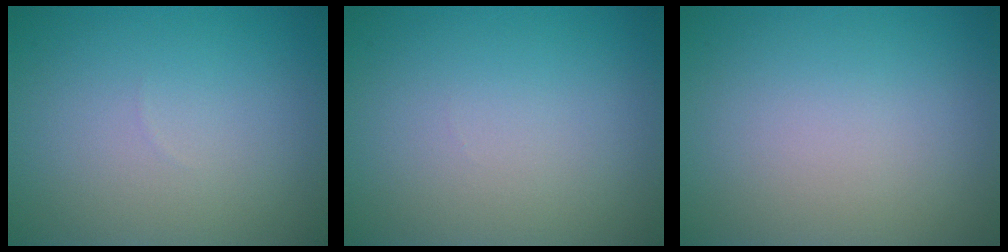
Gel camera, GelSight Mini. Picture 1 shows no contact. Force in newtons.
{"total": 0.0}
{"total": 0.0}